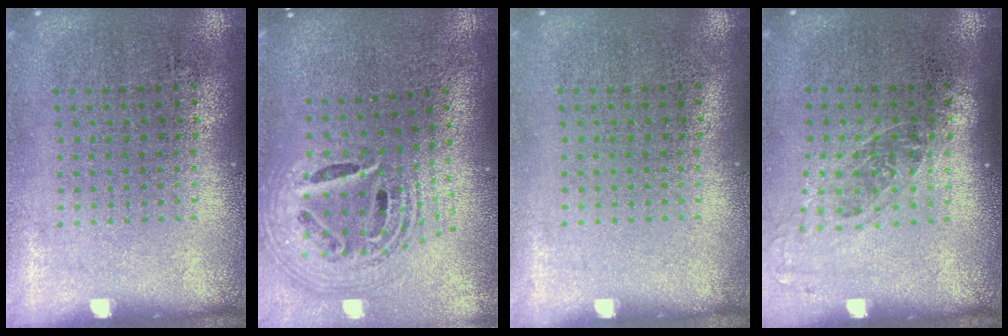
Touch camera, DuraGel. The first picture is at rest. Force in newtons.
{"total": 2.7, "press": 1.8, "slide": 1.9}
{"total": 0.0}
{"total": 1.2, "press": 1.0, "slide": 0.7}